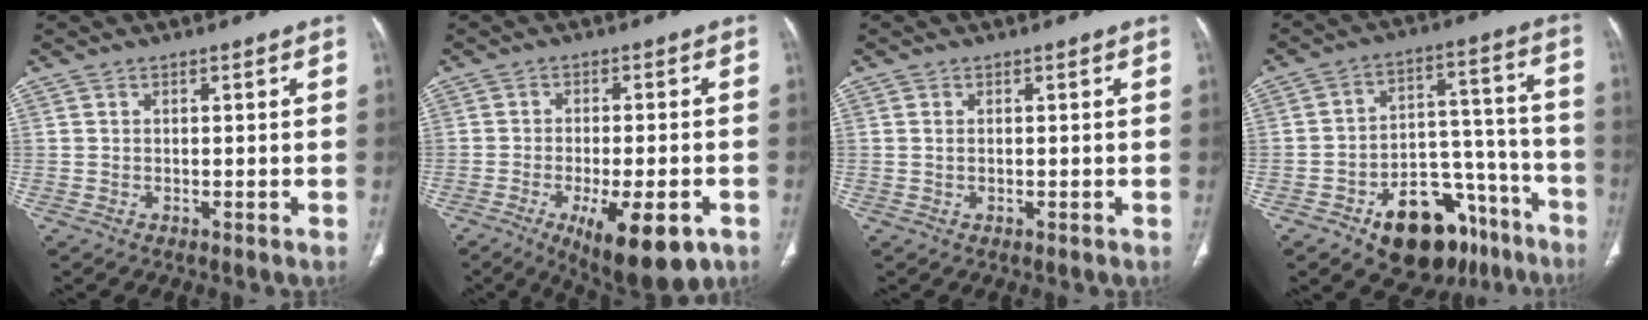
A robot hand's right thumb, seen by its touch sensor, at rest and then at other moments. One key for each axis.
{"total": 14.3, "fx": -6.7, "fy": 4.9, "fz": 11.6, "tx": -0.148, "ty": 0.005, "tz": -0.087}
{"total": 0.6, "fx": 0.1, "fy": 0.3, "fz": 0.5, "tx": -0.017, "ty": 0.000, "tz": 0.005}
{"total": 20.0, "fx": -11.8, "fy": 11.4, "fz": 11.5, "tx": -0.114, "ty": 0.097, "tz": -0.169}